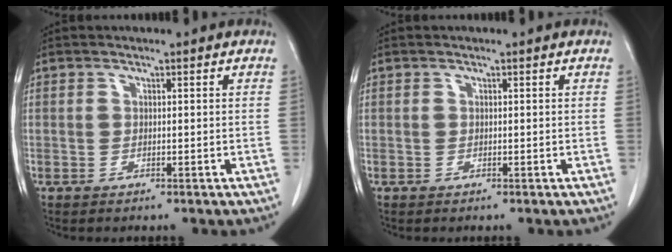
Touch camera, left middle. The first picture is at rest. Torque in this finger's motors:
{"motor_torque": [0.16, -0.17, 0.05, 0.01]}